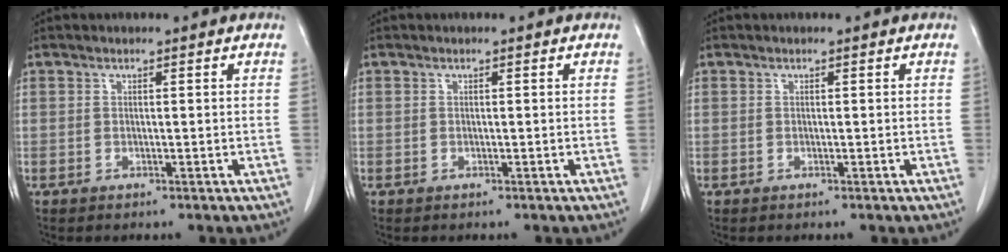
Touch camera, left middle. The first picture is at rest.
{"total": 0.0}
{"total": 0.0}